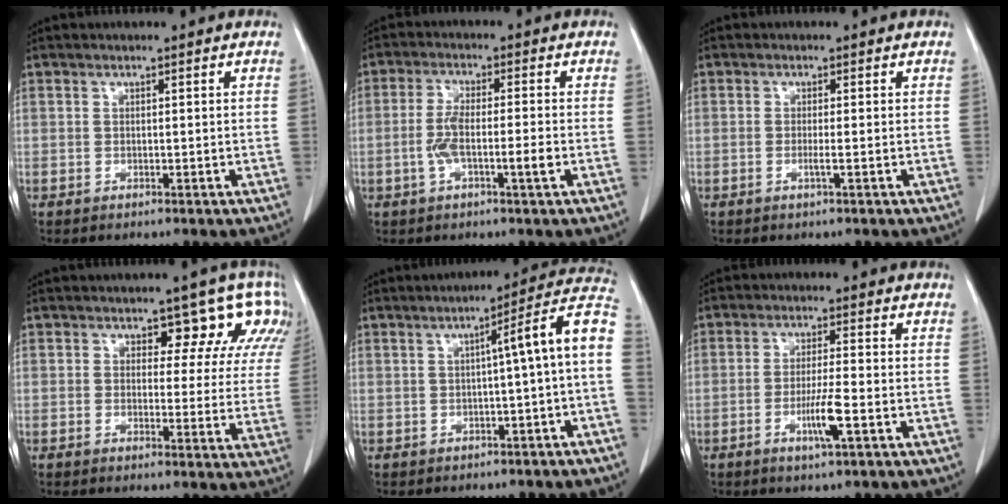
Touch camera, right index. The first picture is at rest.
{"total": 5.4, "force": [-1.6, 0.6, 5.1], "torque": [-0.109, 0.008, -0.027]}
{"total": 1.2, "force": [-0.5, -0.3, 1.0], "torque": [-0.020, -0.002, -0.009]}
{"total": 9.5, "force": [6.0, 5.2, 5.3], "torque": [-0.040, 0.007, 0.045]}
{"total": 9.1, "force": [-0.7, -0.5, 9.1], "torque": [-0.112, 0.028, -0.017]}
{"total": 5.3, "force": [-2.1, -0.1, 4.9], "torque": [-0.091, -0.009, -0.038]}